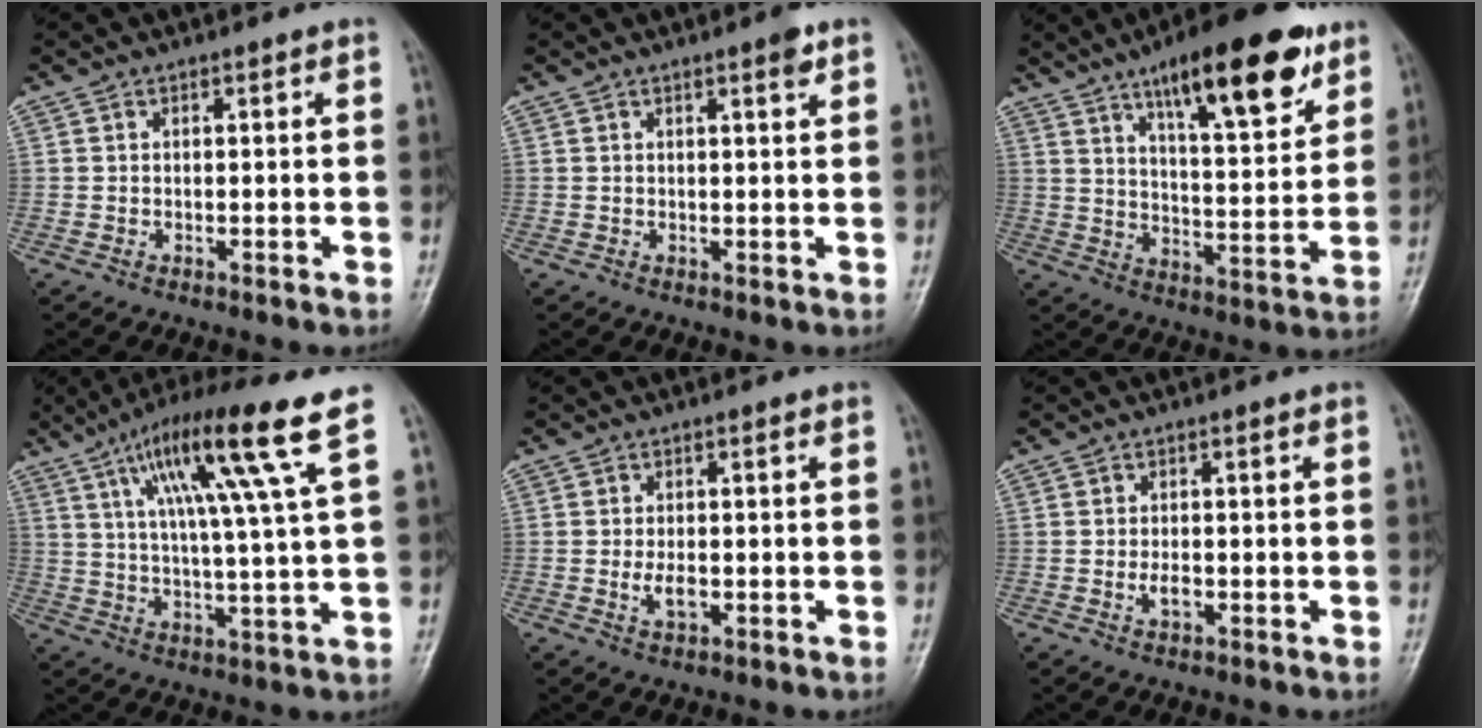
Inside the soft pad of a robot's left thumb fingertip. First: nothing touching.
{"total": 2.0, "force": [1.3, 0.3, 1.5], "torque": [-0.022, -0.006, 0.016]}
{"total": 19.0, "force": [11.4, 5.7, 14.1], "torque": [-0.177, -0.051, 0.176]}
{"total": 16.2, "force": [7.8, 0.5, 14.2], "torque": [-0.244, -0.013, 0.128]}
{"total": 3.0, "force": [-0.6, 1.5, 2.5], "torque": [-0.046, -0.002, -0.010]}
{"total": 2.2, "force": [-0.6, 1.2, 1.8], "torque": [-0.031, 0.003, -0.011]}